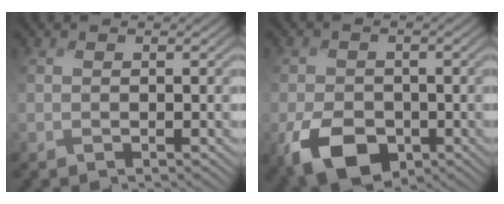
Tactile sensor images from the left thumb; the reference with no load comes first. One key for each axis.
{"total": 7.9, "fx": -3.8, "fy": 5.5, "fz": 4.3, "tx": -0.088, "ty": -0.025, "tz": -0.074}